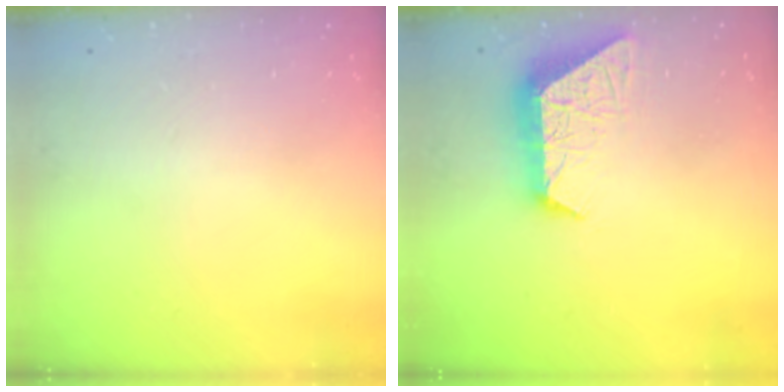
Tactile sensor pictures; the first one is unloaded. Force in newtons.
{"total": 10.3, "press": 10.3, "slide": 0.9}